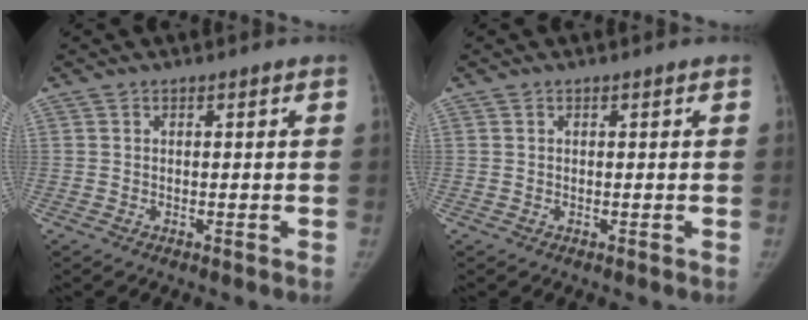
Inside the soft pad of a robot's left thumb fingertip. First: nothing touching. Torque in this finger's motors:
{"motor_torque": [0.09, 0.03, 0.19, 0.00, 0.04]}